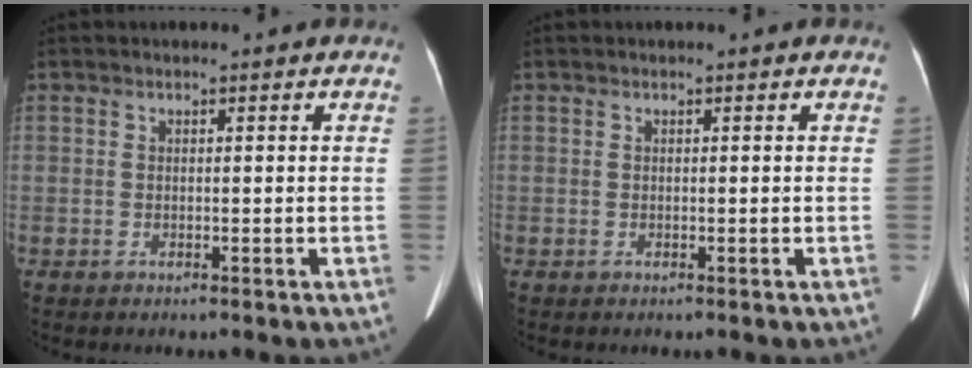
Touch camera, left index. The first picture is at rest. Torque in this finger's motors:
{"motor_torque": [0.05, 0.04, 0.00, 0.00]}